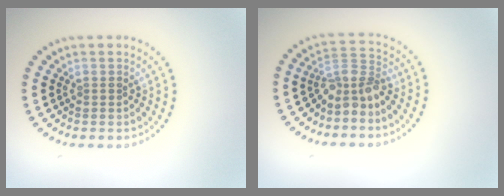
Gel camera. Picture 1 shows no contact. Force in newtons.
{"total": 3.2, "press": 2.2, "slide": 2.3}